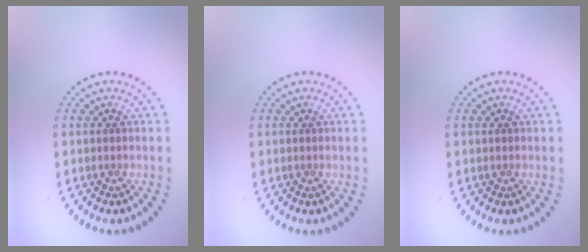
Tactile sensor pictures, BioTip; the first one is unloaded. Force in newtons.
{"total": 0.0}
{"total": 0.0}